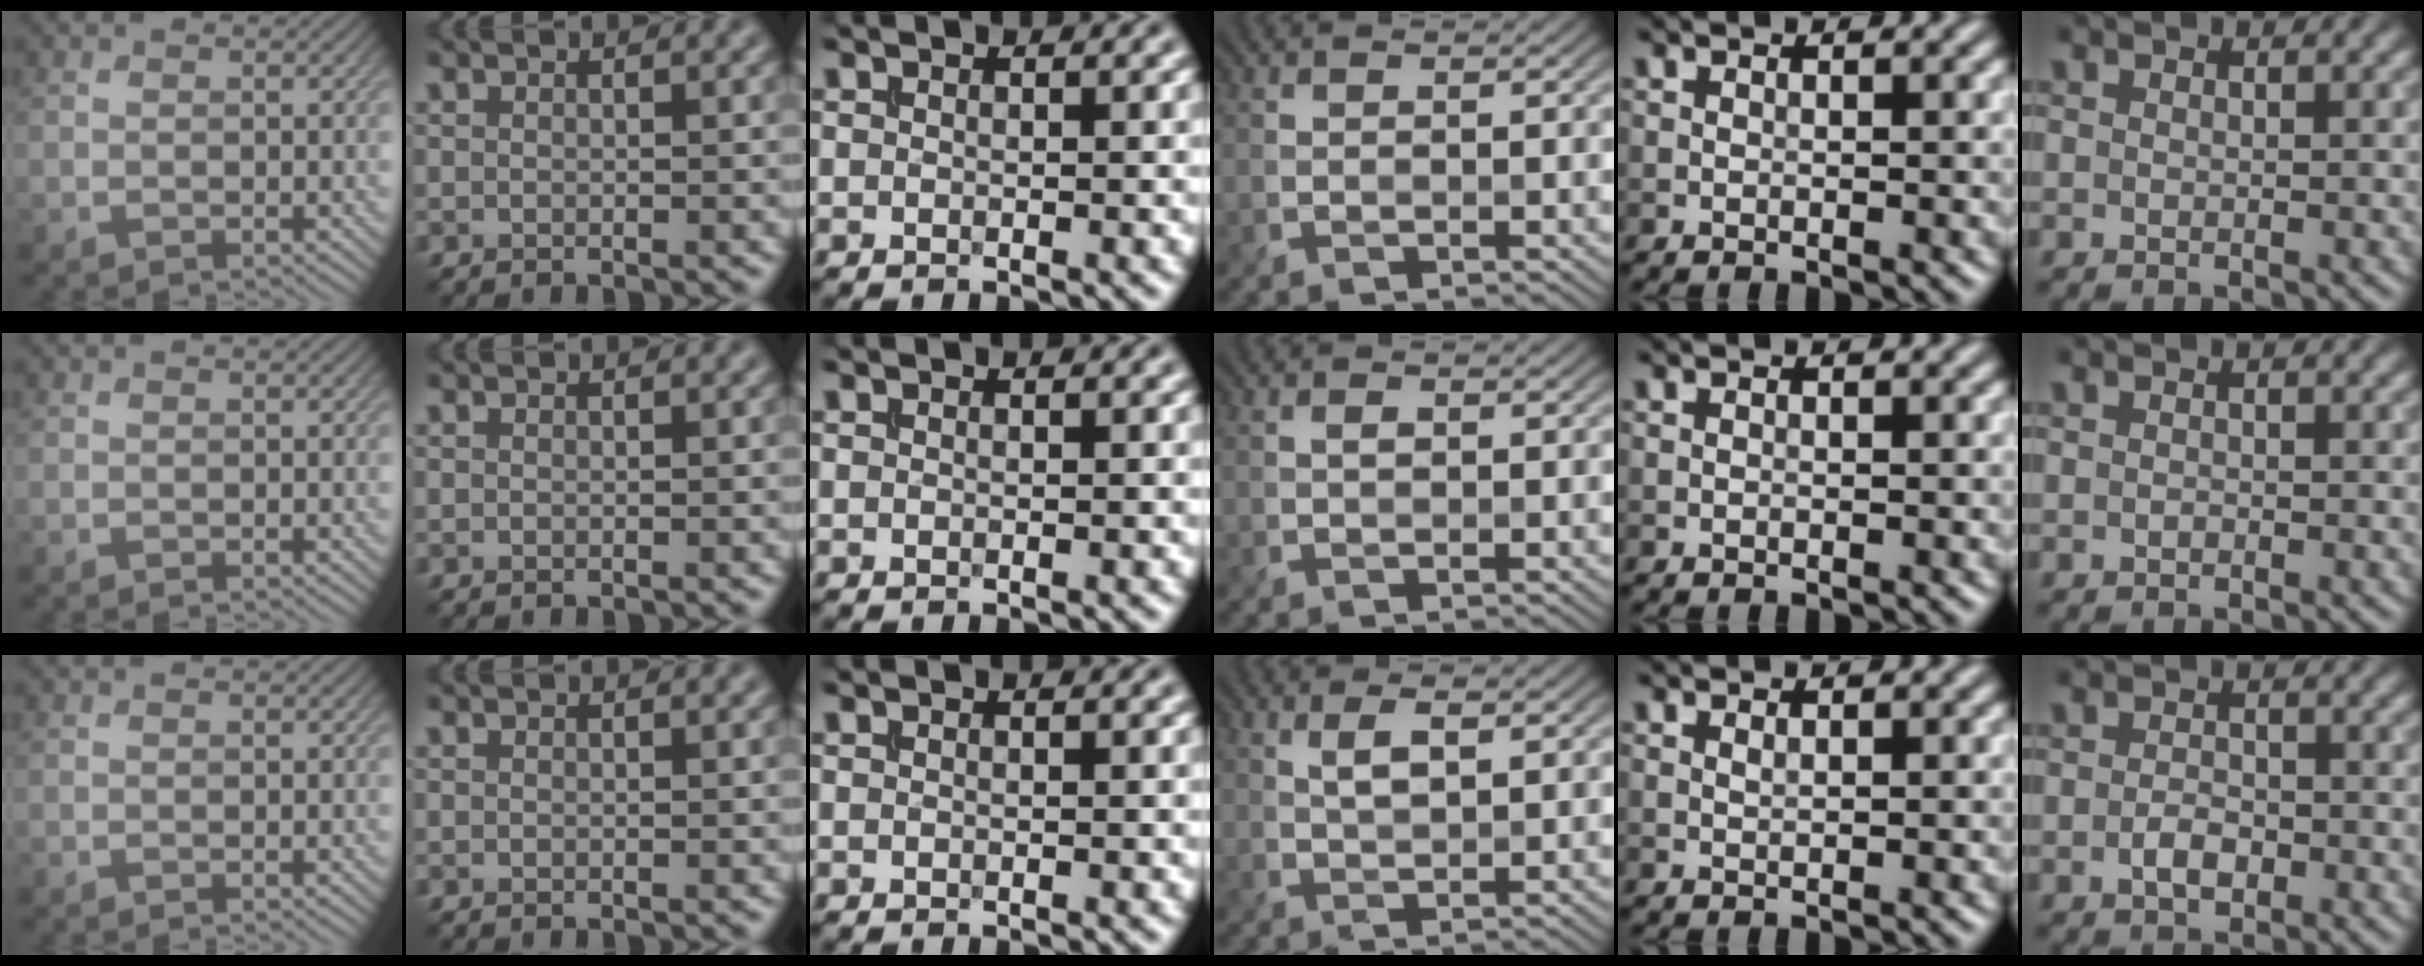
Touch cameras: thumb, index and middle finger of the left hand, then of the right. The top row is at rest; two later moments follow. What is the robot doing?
{"motion": "extract", "object": "file holder"}